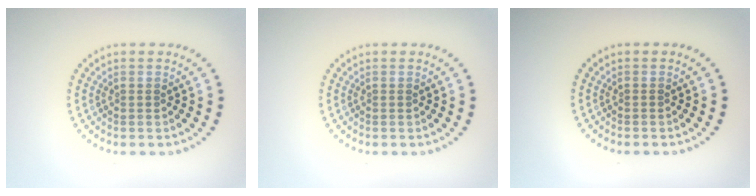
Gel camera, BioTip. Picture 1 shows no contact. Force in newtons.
{"total": 0.0}
{"total": 0.0}